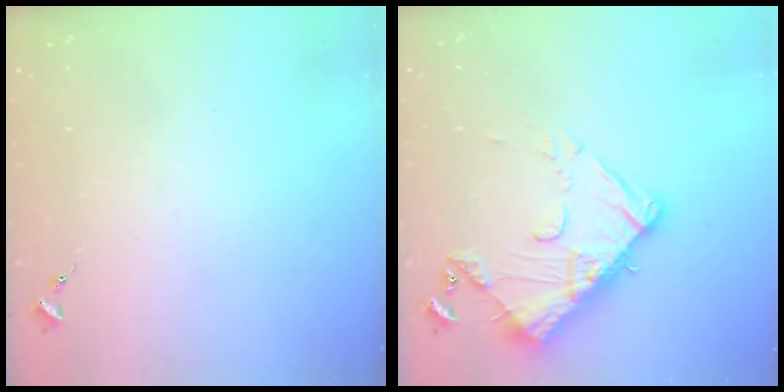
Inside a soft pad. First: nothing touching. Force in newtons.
{"total": 13.0, "press": 13.0, "slide": 1.3}